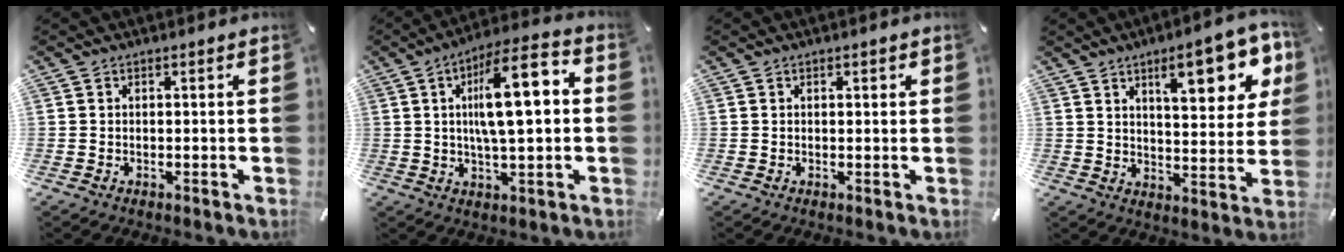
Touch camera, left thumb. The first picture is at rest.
{"total": 15.7, "force": [2.5, 5.1, 14.6], "torque": [-0.236, 0.002, 0.037]}
{"total": 0.7, "force": [0.3, 0.4, 0.5], "torque": [-0.009, 0.005, 0.004]}
{"total": 15.7, "force": [7.9, 5.8, 12.3], "torque": [-0.166, -0.030, 0.120]}